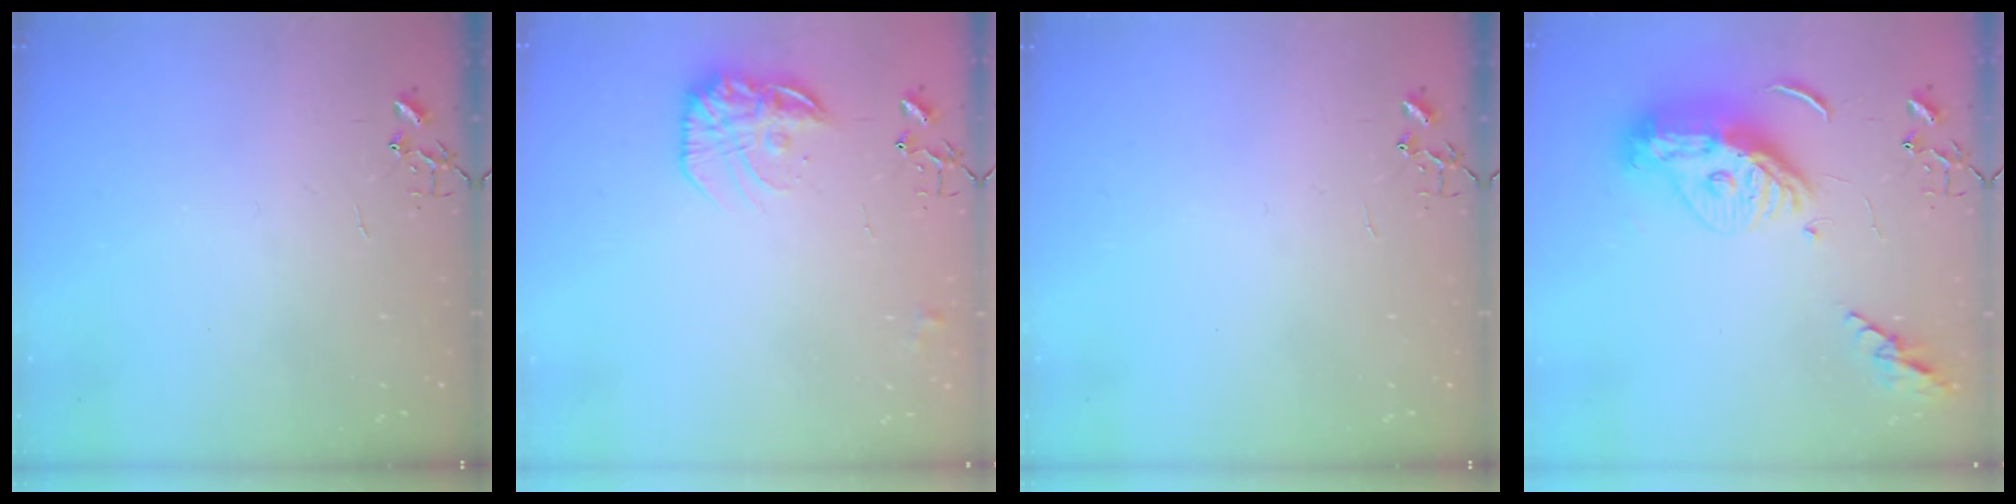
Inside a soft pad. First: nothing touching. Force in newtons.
{"total": 15.5, "press": 15.5, "slide": 1.0}
{"total": 0.0}
{"total": 14.7, "press": 14.6, "slide": 1.6}